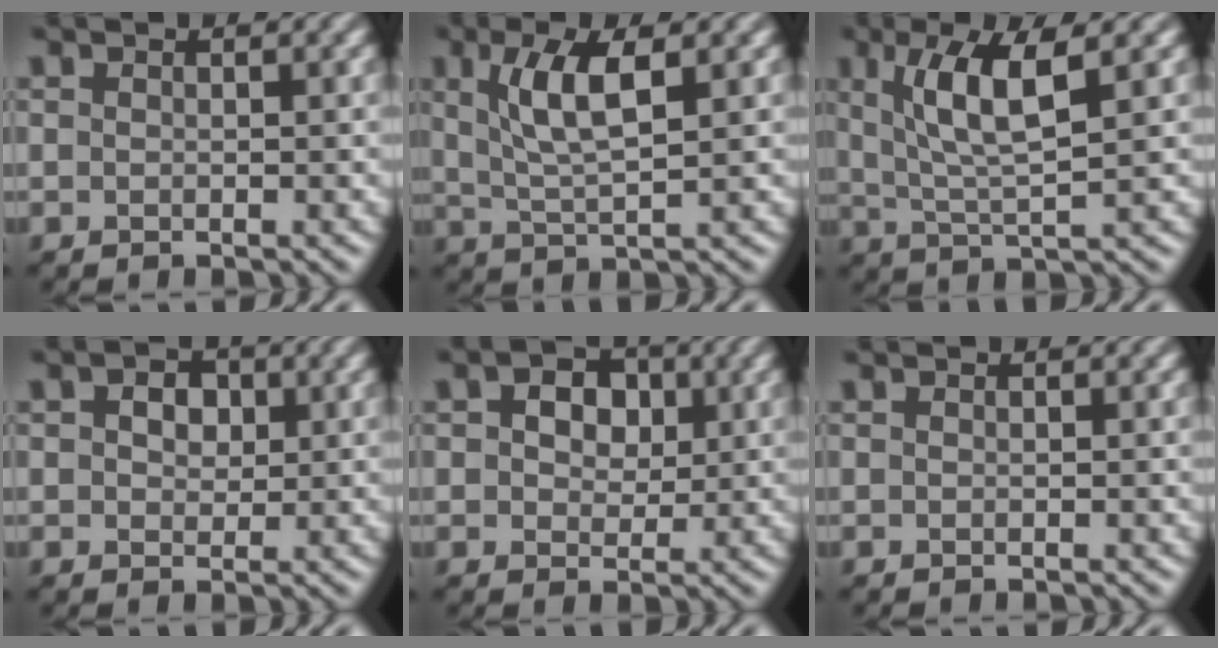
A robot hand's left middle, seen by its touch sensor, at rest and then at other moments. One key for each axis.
{"total": 5.3, "fx": 1.7, "fy": 1.6, "fz": 4.8, "tx": -0.092, "ty": 0.001, "tz": 0.032}
{"total": 6.3, "fx": 2.1, "fy": 1.5, "fz": 5.7, "tx": -0.102, "ty": 0.001, "tz": 0.039}
{"total": 3.4, "fx": 1.3, "fy": 2.3, "fz": 2.1, "tx": -0.029, "ty": 0.008, "tz": 0.003}
{"total": 4.8, "fx": 1.6, "fy": 3.3, "fz": 3.1, "tx": -0.039, "ty": 0.010, "tz": 0.004}
{"total": 0.0}